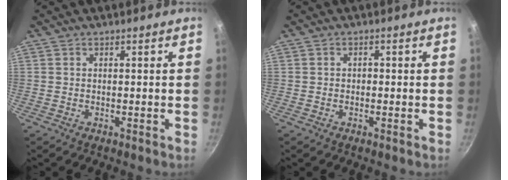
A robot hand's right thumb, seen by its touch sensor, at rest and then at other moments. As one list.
[{"total": 0.8, "force": [-0.3, 0.7, 0.4], "torque": [-0.005, 0.002, -0.006]}]